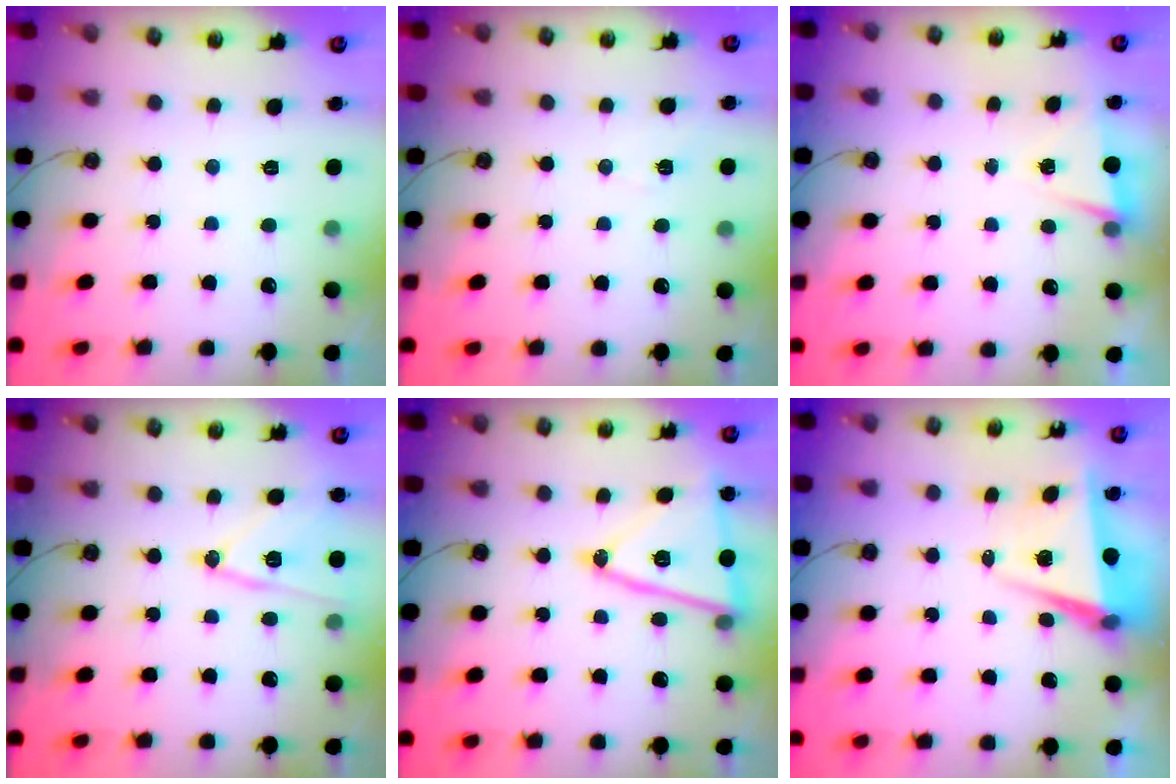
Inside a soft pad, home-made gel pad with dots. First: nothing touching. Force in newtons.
{"total": 2.7, "press": 2.3, "slide": 1.4}
{"total": 2.7, "press": 1.5, "slide": 2.2}
{"total": 13.3, "press": 13.3, "slide": 1.4}
{"total": 16.3, "press": 16.3, "slide": 1.2}
{"total": 5.8, "press": 4.6, "slide": 3.6}